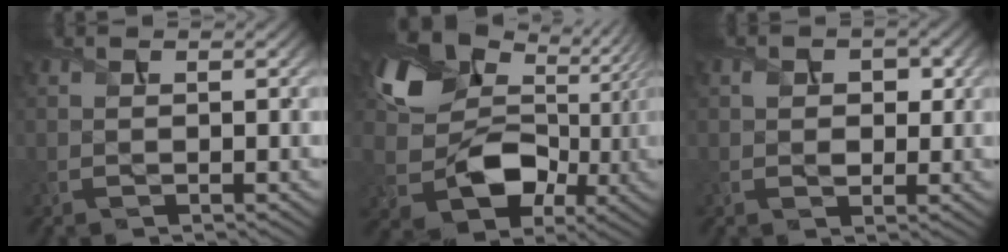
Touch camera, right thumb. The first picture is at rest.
{"total": 13.2, "force": [1.3, 10.1, 8.3], "torque": [-0.147, -0.022, 0.023]}
{"total": 2.5, "force": [0.4, 2.0, 1.4], "torque": [-0.025, -0.005, 0.007]}